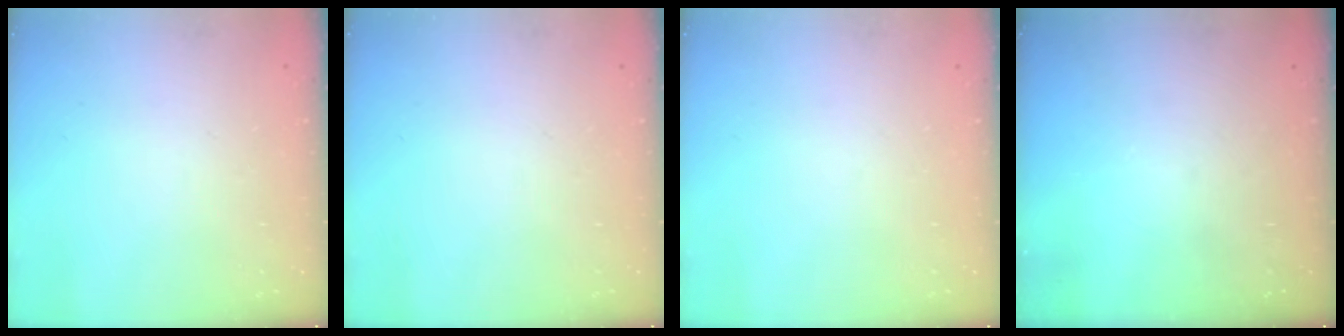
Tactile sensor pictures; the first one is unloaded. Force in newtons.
{"total": 0.0}
{"total": 0.0}
{"total": 0.0}